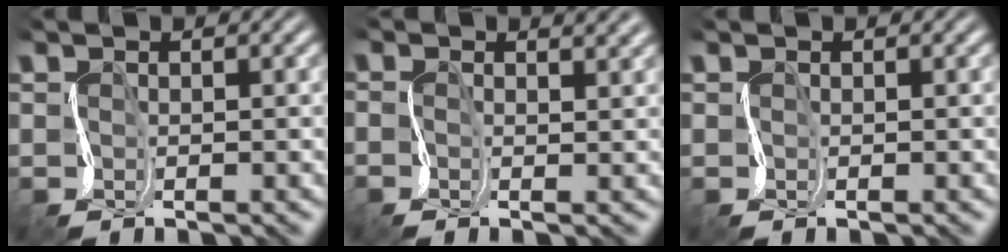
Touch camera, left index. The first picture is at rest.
{"total": 2.8, "force": [0.9, 1.5, 2.2], "torque": [-0.013, 0.008, -0.005]}
{"total": 0.0}